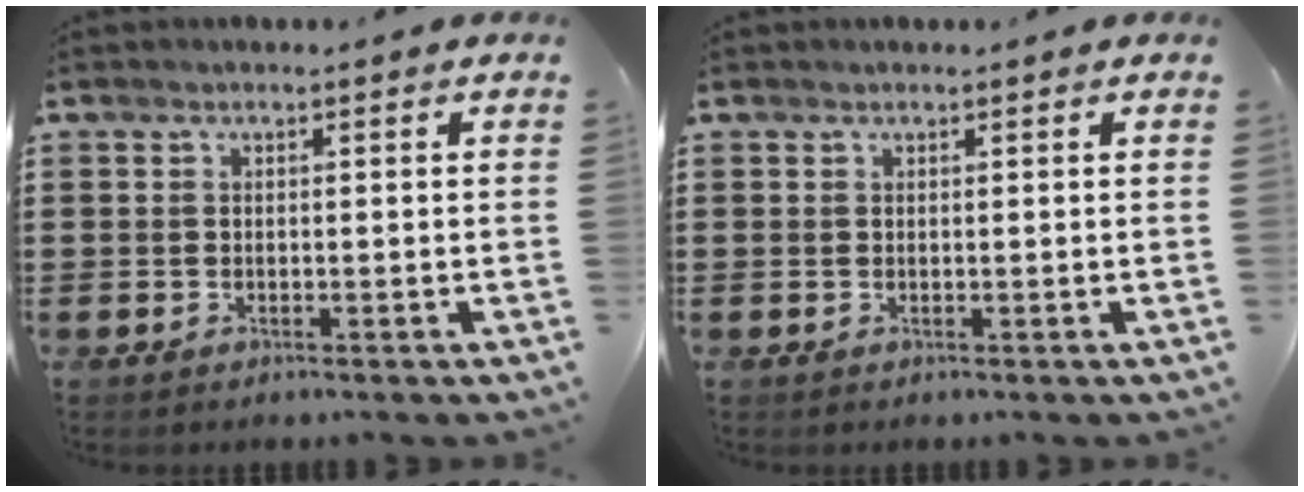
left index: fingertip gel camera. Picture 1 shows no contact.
{"total": 0.0}